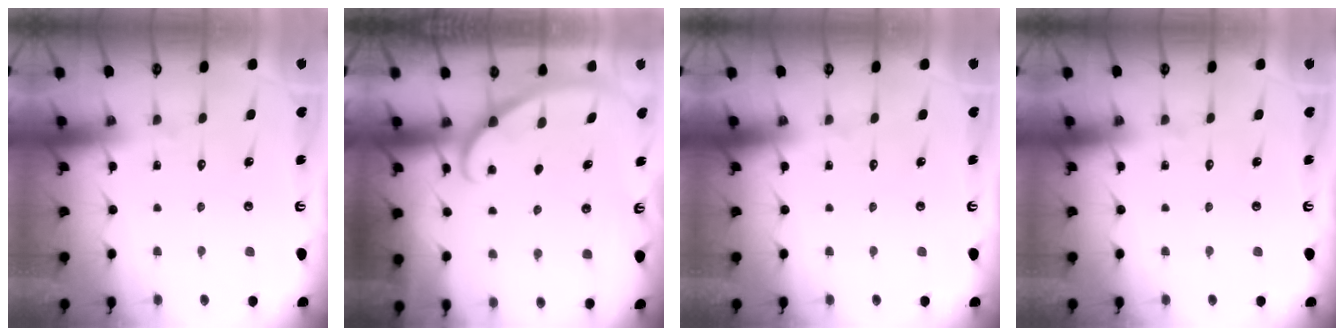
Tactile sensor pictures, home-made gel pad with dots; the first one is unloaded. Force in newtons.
{"total": 1.9, "press": 1.9, "slide": 0.1}
{"total": 0.0}
{"total": 0.0}